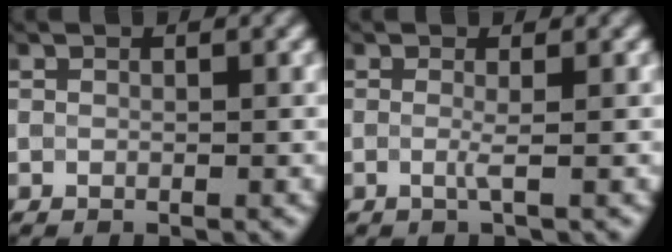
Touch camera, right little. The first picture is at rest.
{"total": 0.5, "force": [-0.4, 0.0, 0.4], "torque": [-0.012, -0.003, -0.011]}